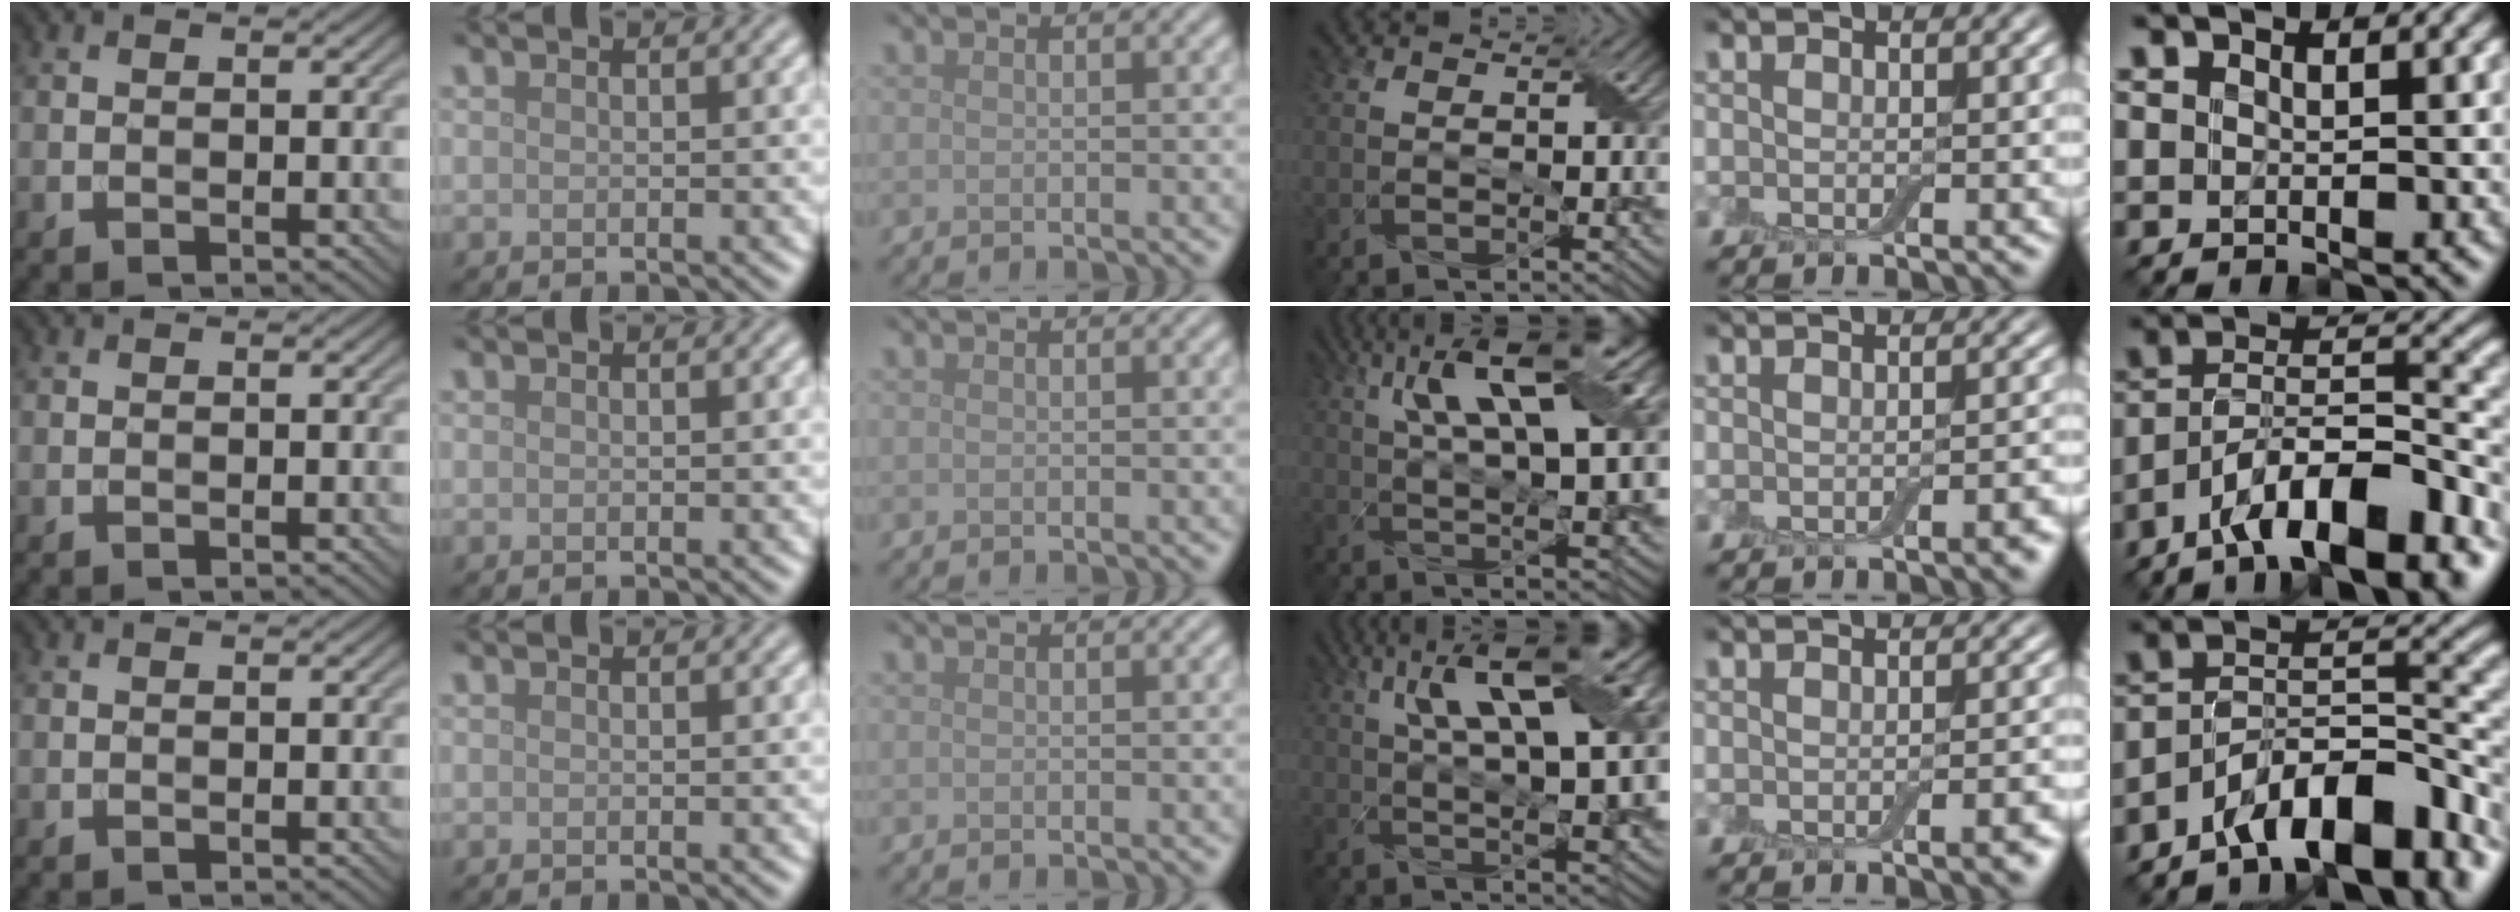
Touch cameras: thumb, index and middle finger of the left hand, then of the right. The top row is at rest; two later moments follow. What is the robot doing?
{"motion": "wrap", "object": "adhesive wrap"}